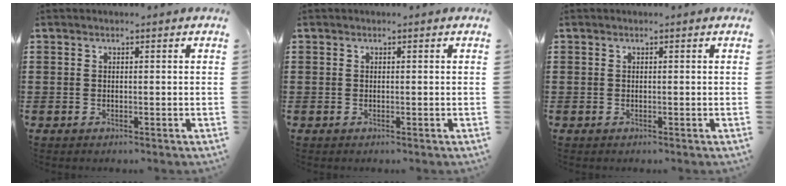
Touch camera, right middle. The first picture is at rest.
{"total": 0.0}
{"total": 0.0}